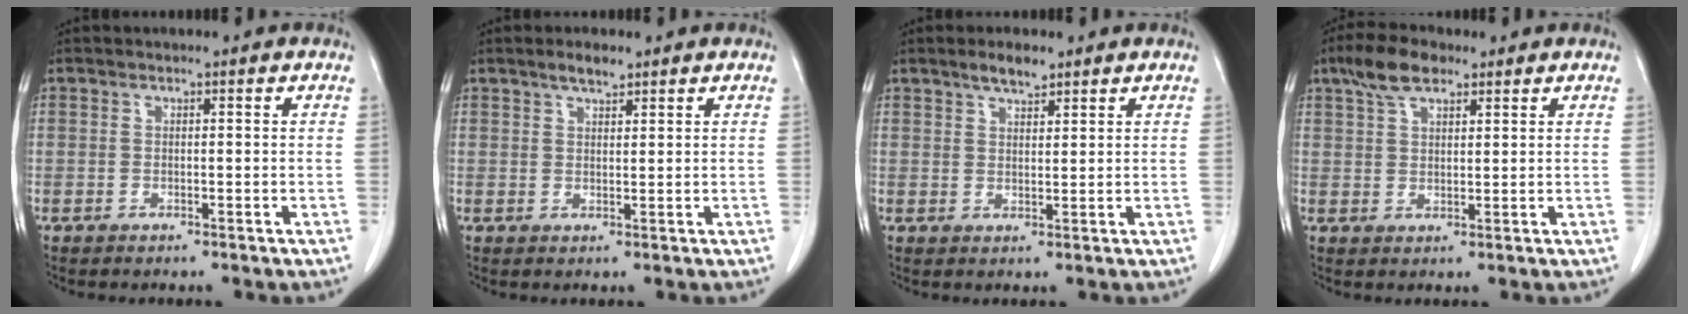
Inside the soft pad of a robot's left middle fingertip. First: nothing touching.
{"total": 2.7, "force": [2.1, 0.7, 1.5], "torque": [-0.032, 0.004, 0.036]}
{"total": 3.3, "force": [2.6, 0.9, 1.8], "torque": [-0.036, 0.003, 0.044]}
{"total": 6.0, "force": [4.0, 2.5, 3.7], "torque": [-0.076, 0.015, 0.076]}